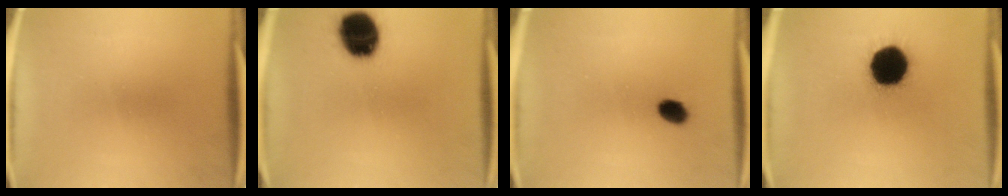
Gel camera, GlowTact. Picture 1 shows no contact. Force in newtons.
{"total": 15.0}
{"total": 3.0}
{"total": 18.4}